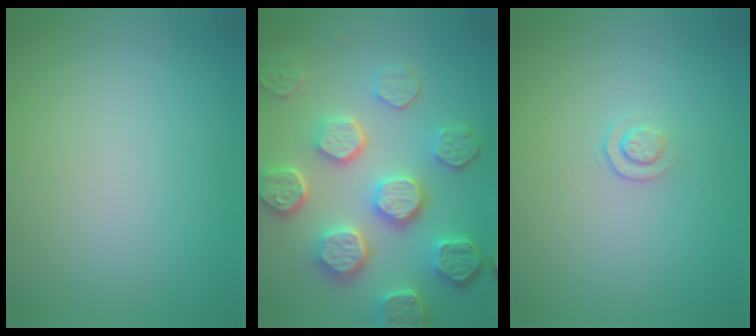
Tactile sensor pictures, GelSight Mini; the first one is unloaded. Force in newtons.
{"total": 8.1, "press": 6.1, "slide": 5.3}
{"total": 0.9, "press": 0.6, "slide": 0.7}